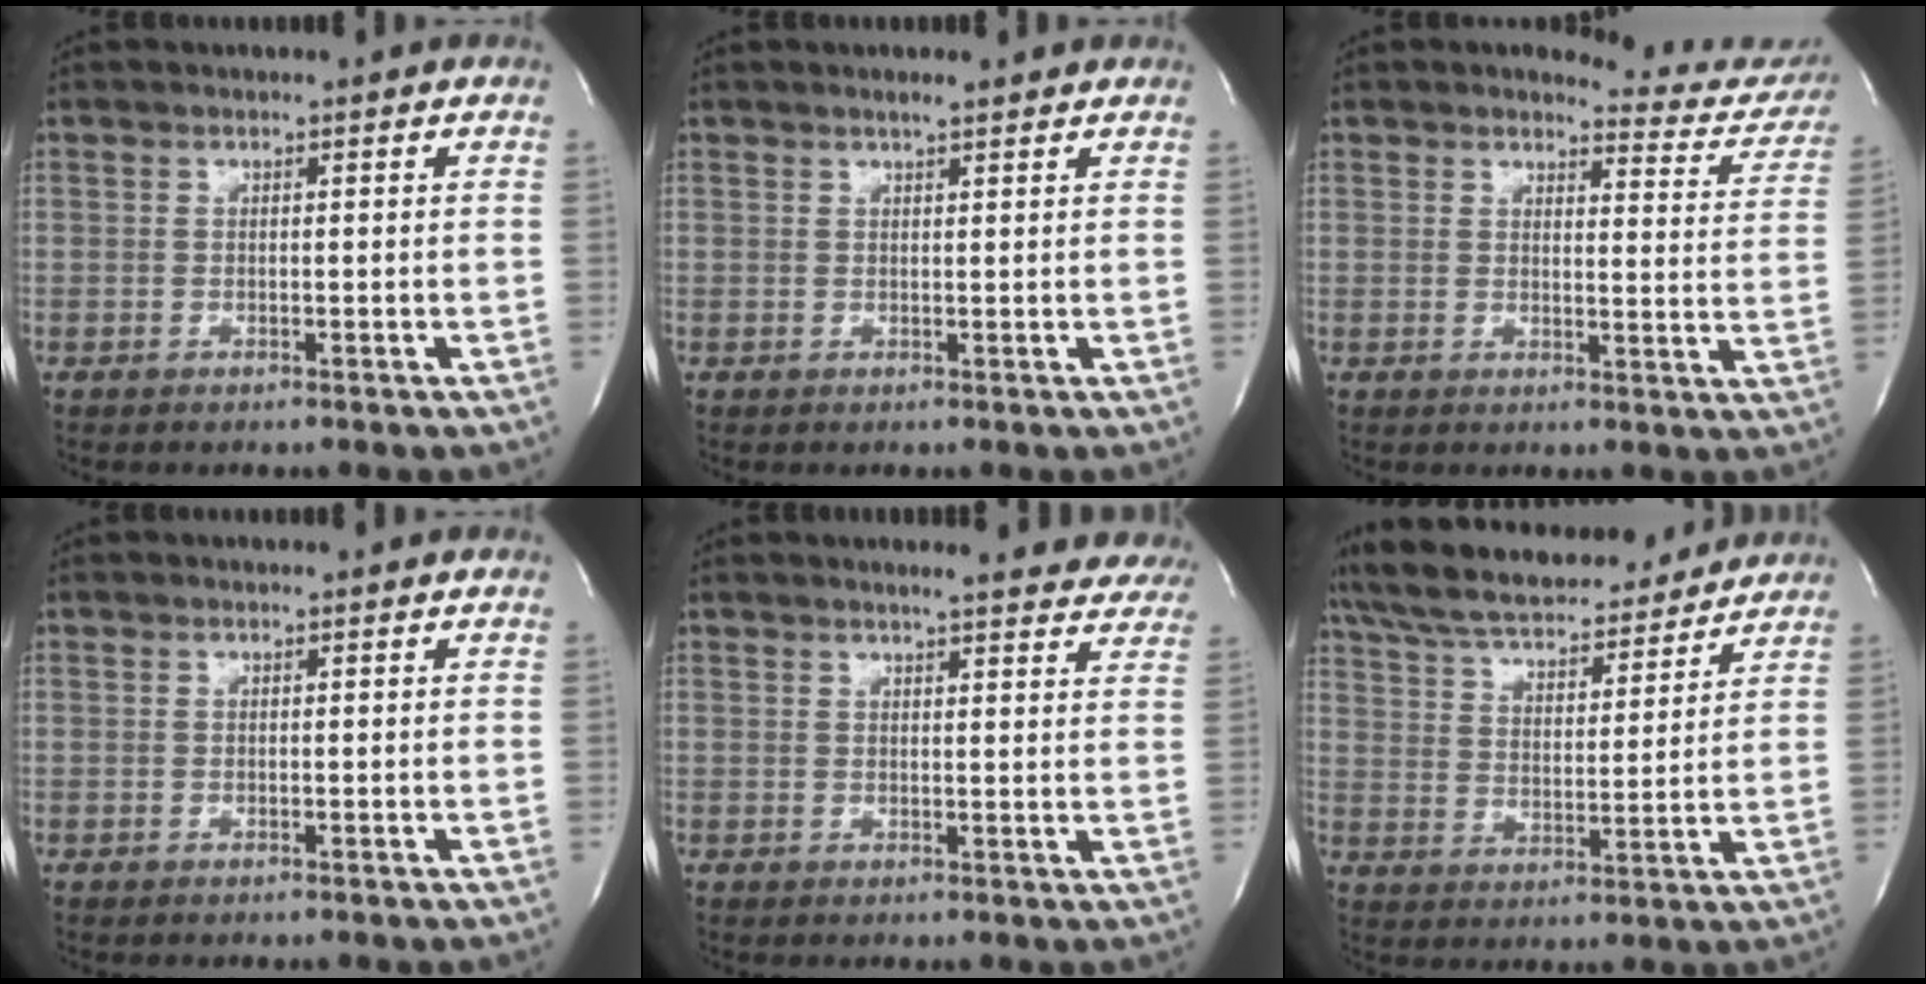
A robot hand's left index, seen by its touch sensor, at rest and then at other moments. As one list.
[{"total": 2.2, "force": [1.8, 0.3, 1.2], "torque": [-0.021, 0.009, 0.026]}, {"total": 9.7, "force": [9.5, 1.9, 0.6], "torque": [0.018, -0.059, 0.081]}, {"total": 0.0}, {"total": 13.4, "force": [12.4, 2.3, 4.5], "torque": [-0.038, -0.011, 0.127]}, {"total": 20.4, "force": [18.2, 4.6, 7.8], "torque": [-0.145, 0.026, 0.280]}]